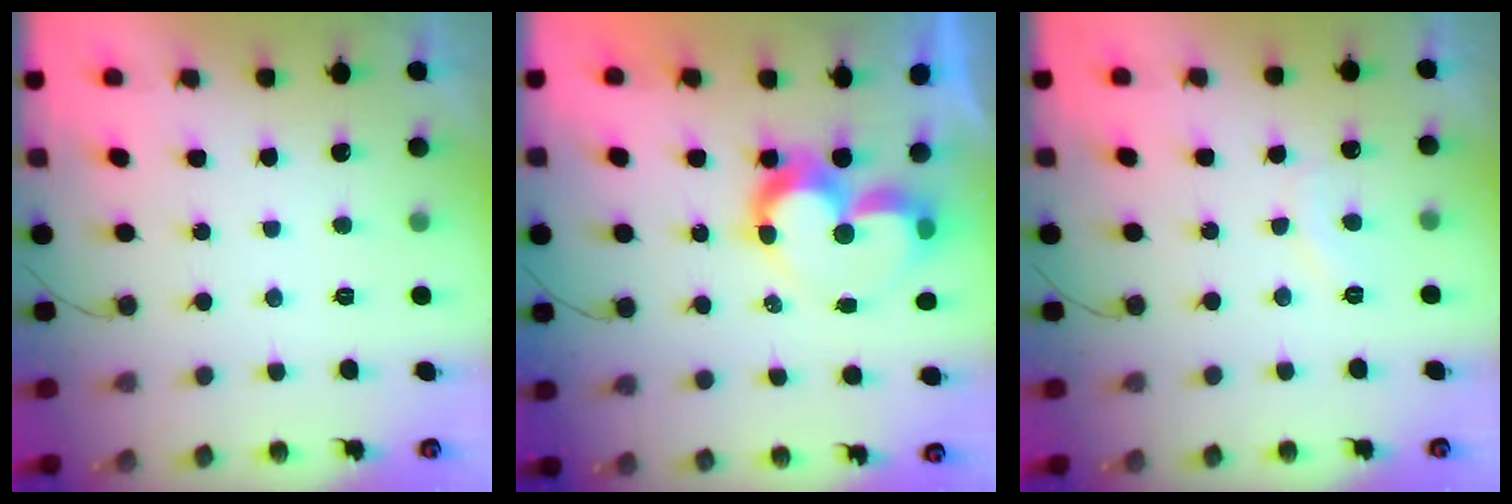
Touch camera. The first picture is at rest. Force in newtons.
{"total": 10.6, "press": 10.6, "slide": 0.7}
{"total": 6.0, "press": 6.0, "slide": 0.4}